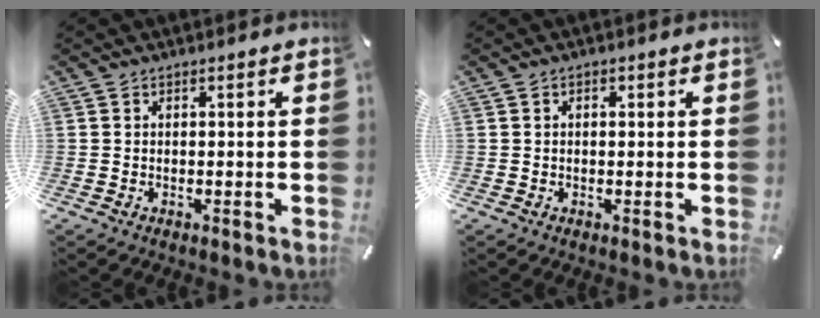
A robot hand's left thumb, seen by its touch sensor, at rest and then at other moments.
{"total": 1.0, "force": [0.1, 0.7, 0.7], "torque": [-0.015, 0.006, 0.001]}